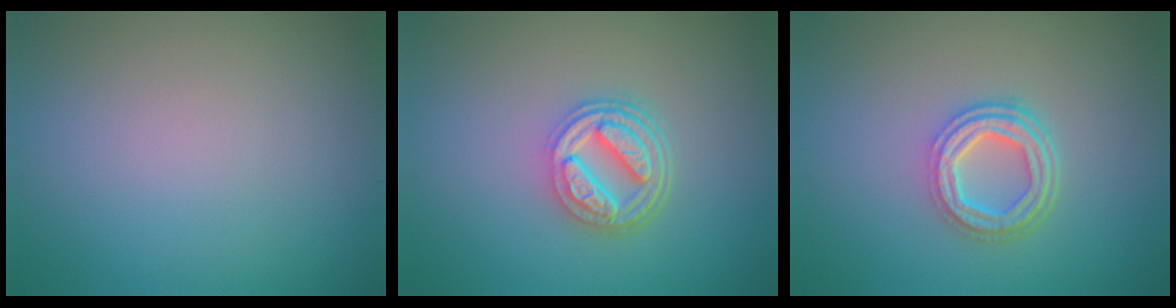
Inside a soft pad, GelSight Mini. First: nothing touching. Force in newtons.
{"total": 4.9, "press": 3.7, "slide": 3.2}
{"total": 4.4, "press": 3.4, "slide": 2.9}